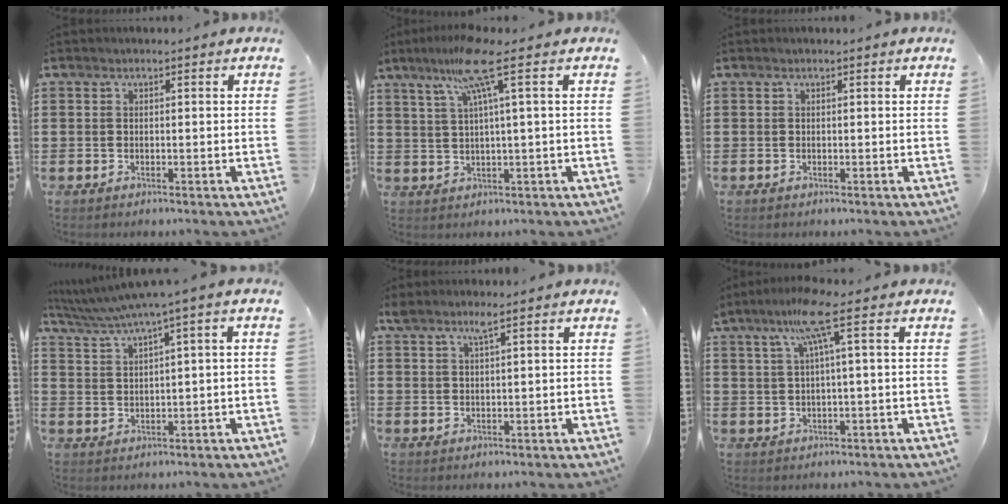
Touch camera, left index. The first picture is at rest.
{"total": 8.9, "force": [4.1, 0.1, 7.9], "torque": [-0.170, 0.002, 0.065]}
{"total": 0.0}
{"total": 4.3, "force": [2.7, -0.3, 3.3], "torque": [-0.069, -0.012, 0.044]}
{"total": 2.4, "force": [1.7, -0.1, 1.6], "torque": [-0.037, -0.002, 0.030]}
{"total": 7.4, "force": [3.2, 0.1, 6.7], "torque": [-0.137, 0.005, 0.051]}